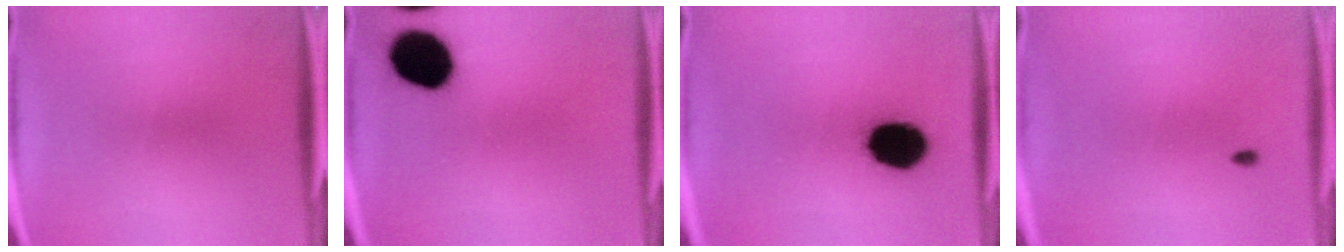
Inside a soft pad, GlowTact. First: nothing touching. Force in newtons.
{"total": 16.5}
{"total": 15.9}
{"total": 0.7}